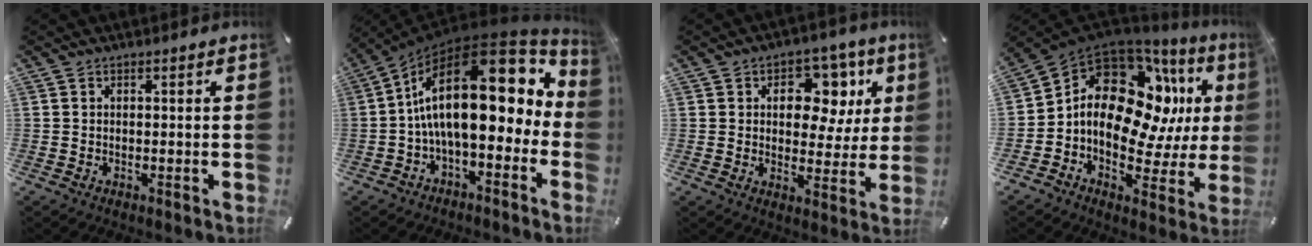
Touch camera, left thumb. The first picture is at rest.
{"total": 24.7, "force": [4.1, 11.6, 21.4], "torque": [-0.374, -0.038, 0.067]}
{"total": 11.3, "force": [4.2, 8.3, 6.5], "torque": [-0.074, -0.023, 0.070]}
{"total": 17.9, "force": [3.7, 12.2, 12.5], "torque": [-0.211, -0.029, 0.061]}